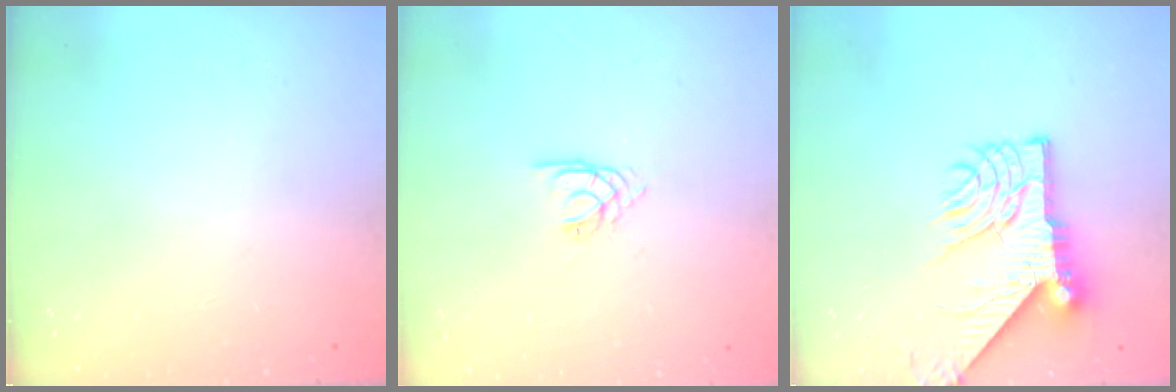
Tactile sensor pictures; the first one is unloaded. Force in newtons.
{"total": 1.4, "press": 1.3, "slide": 0.3}
{"total": 13.8, "press": 13.8, "slide": 1.2}